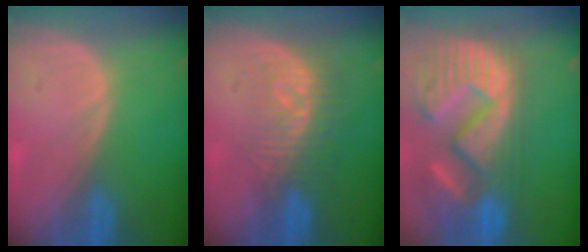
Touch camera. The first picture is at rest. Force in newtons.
{"total": 8.3, "press": 7.3, "slide": 3.9}
{"total": 15.4, "press": 12.6, "slide": 8.8}